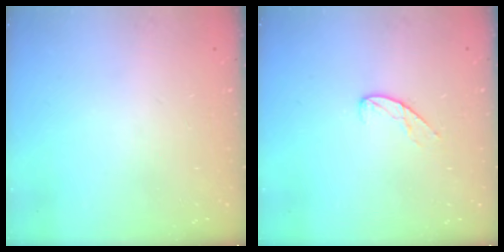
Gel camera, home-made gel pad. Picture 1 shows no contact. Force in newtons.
{"total": 7.2, "press": 7.2, "slide": 0.6}